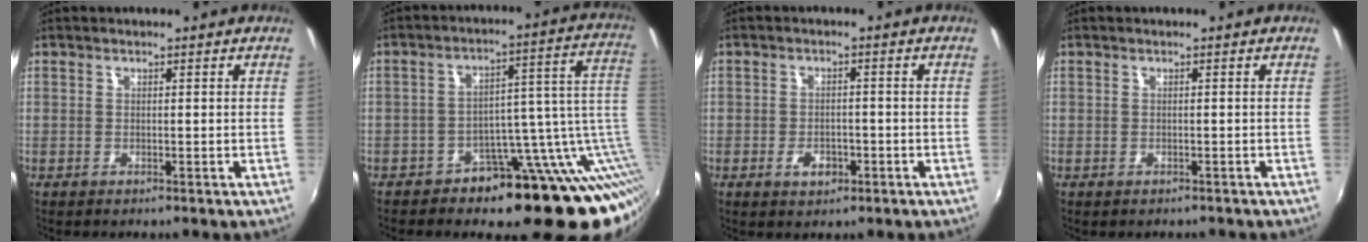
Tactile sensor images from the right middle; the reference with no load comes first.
{"total": 17.4, "force": [-9.4, 8.6, 11.8], "torque": [-0.127, 0.016, -0.137]}
{"total": 4.2, "force": [-2.5, 1.8, 2.9], "torque": [-0.065, -0.003, -0.043]}
{"total": 0.9, "force": [-0.7, 0.5, 0.2], "torque": [-0.007, -0.003, -0.009]}